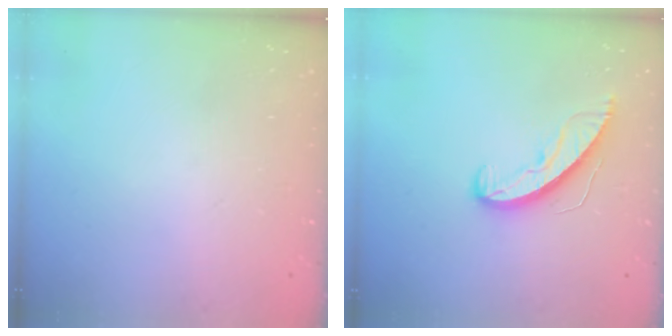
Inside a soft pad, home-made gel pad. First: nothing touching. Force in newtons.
{"total": 8.8, "press": 8.7, "slide": 1.1}